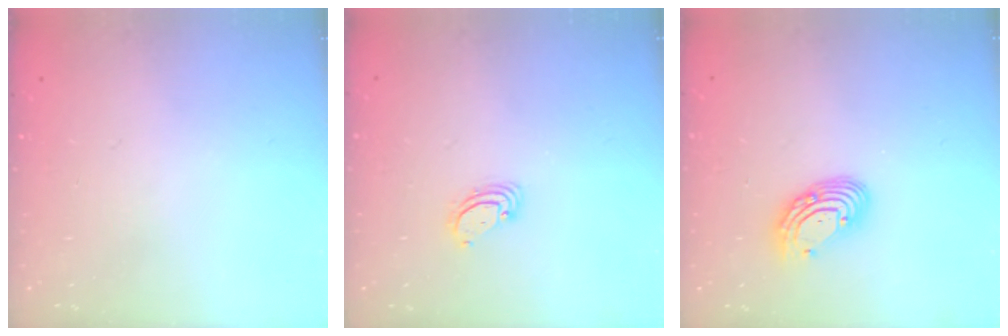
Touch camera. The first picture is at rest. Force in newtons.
{"total": 3.4, "press": 3.4, "slide": 0.1}
{"total": 8.9, "press": 8.8, "slide": 0.8}